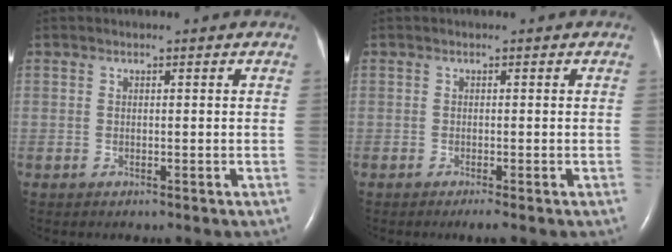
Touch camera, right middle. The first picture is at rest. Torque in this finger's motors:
{"motor_torque": [0.30, -0.24, -0.01, 0.03]}